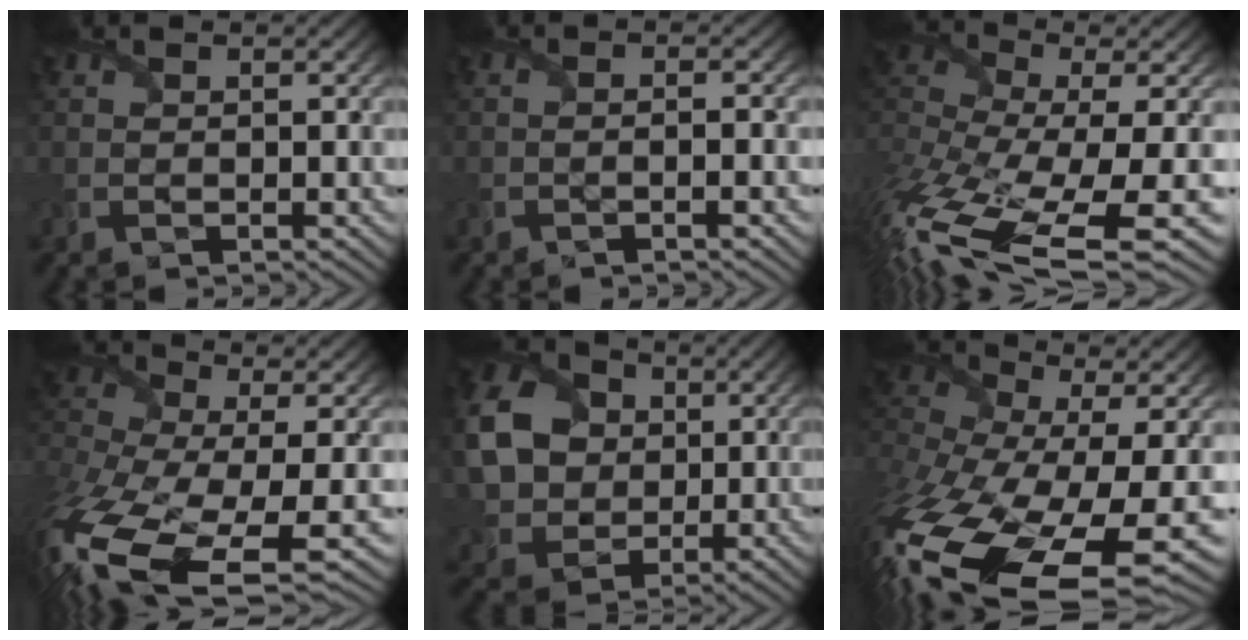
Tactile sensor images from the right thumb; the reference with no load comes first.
{"total": 2.1, "force": [-1.2, -0.4, 1.7], "torque": [-0.027, 0.005, -0.023]}
{"total": 15.0, "force": [-6.3, 6.1, 12.1], "torque": [-0.303, -0.022, -0.079]}
{"total": 16.3, "force": [-7.5, 7.3, 12.5], "torque": [-0.339, -0.045, -0.112]}
{"total": 11.6, "force": [1.7, 9.5, 6.5], "torque": [-0.193, 0.000, 0.031]}
{"total": 18.2, "force": [-8.2, 8.3, 14.0], "torque": [-0.337, -0.055, -0.112]}